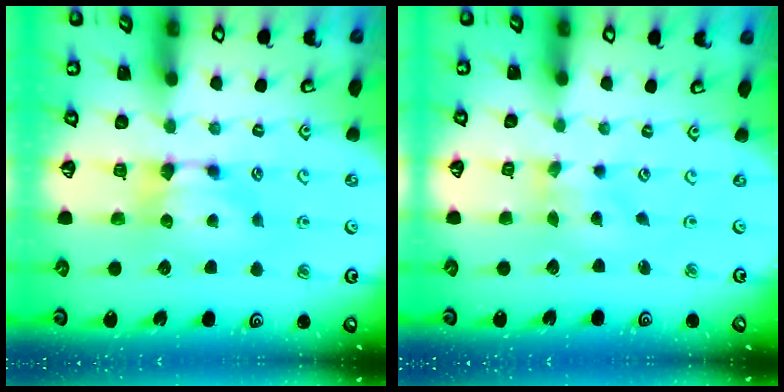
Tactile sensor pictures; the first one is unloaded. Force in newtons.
{"total": 2.9, "press": 2.7, "slide": 0.9}